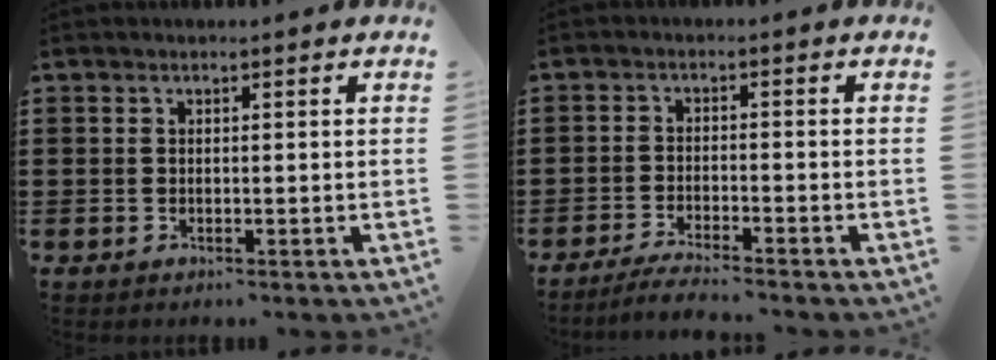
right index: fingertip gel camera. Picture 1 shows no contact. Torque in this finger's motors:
{"motor_torque": [0.06, 0.19, 0.09, 0.03]}